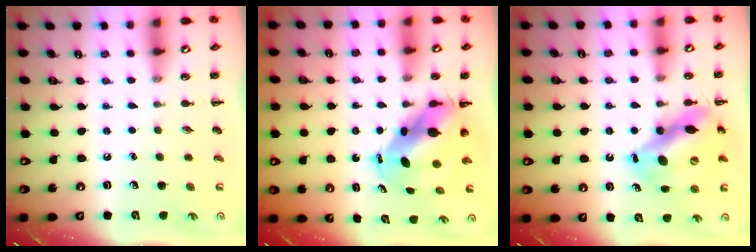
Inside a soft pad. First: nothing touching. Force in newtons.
{"total": 6.9, "press": 6.7, "slide": 1.9}
{"total": 13.0, "press": 12.4, "slide": 4.0}